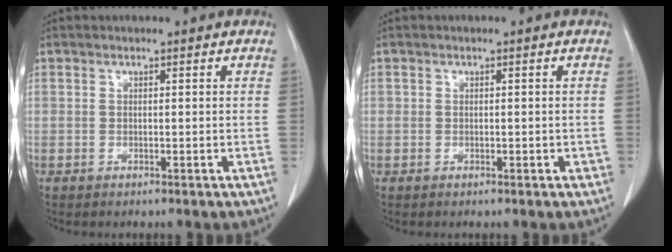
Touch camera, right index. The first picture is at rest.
{"total": 0.9, "force": [-0.2, 0.8, 0.3], "torque": [-0.005, 0.011, 0.000]}